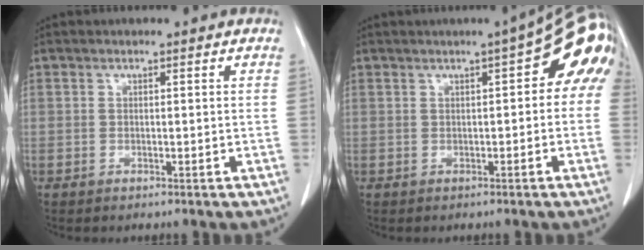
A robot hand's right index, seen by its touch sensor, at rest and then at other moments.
{"total": 10.6, "force": [3.2, 2.6, 9.8], "torque": [-0.113, 0.032, 0.029]}